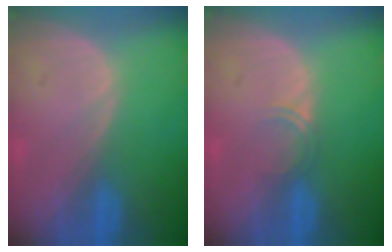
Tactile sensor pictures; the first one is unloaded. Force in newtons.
{"total": 1.7, "press": 1.4, "slide": 1.0}